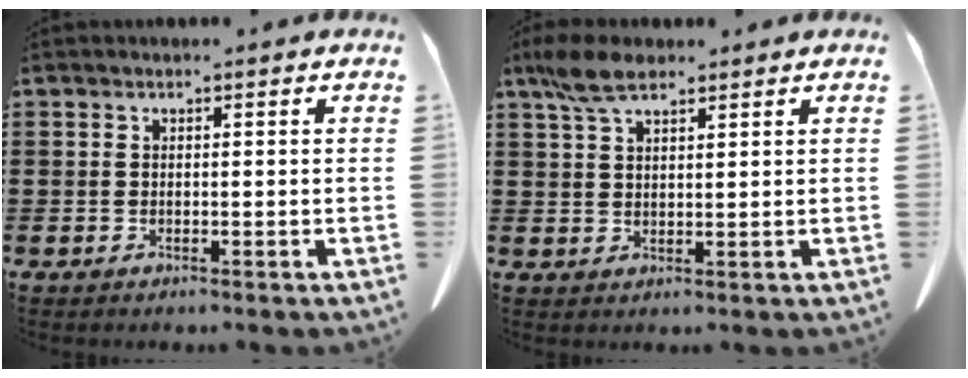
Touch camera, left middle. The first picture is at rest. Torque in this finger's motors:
{"motor_torque": [0.67, 0.50, 0.34, 0.13]}